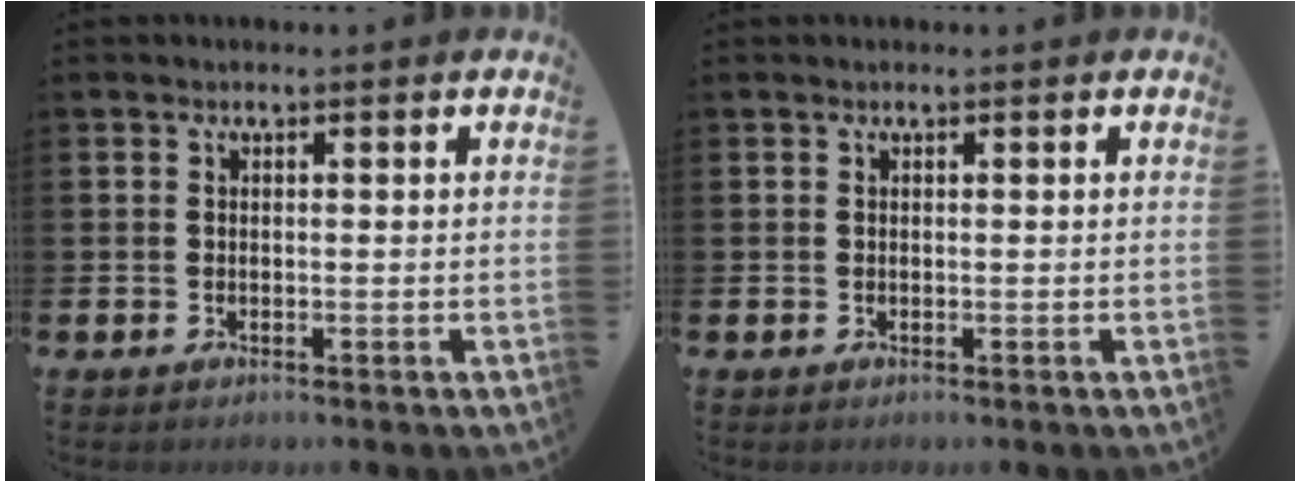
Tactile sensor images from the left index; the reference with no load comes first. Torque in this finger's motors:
{"motor_torque": [0.33, -0.78, -0.06, -0.01]}